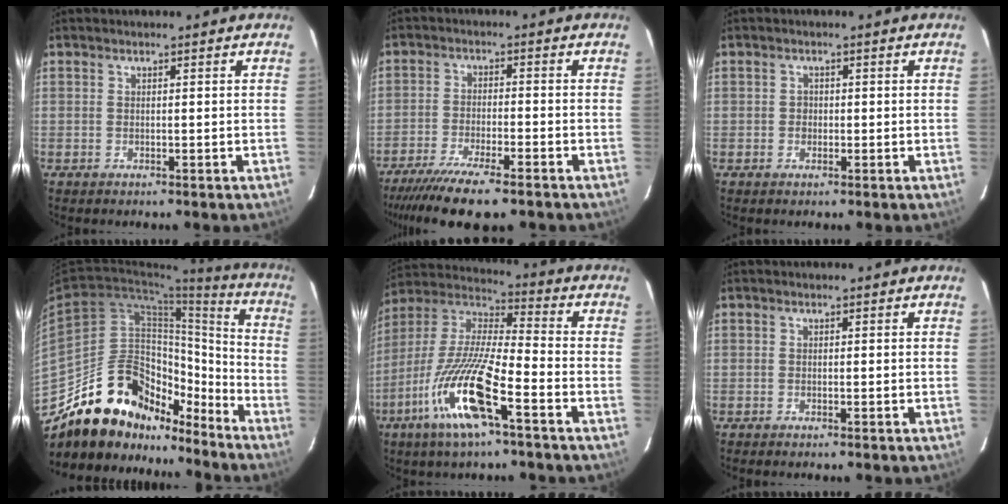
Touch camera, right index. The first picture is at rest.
{"total": 11.2, "force": [-8.9, 1.4, 6.8], "torque": [-0.107, -0.025, -0.144]}
{"total": 1.2, "force": [-0.2, 1.0, 0.5], "torque": [-0.006, 0.003, -0.003]}
{"total": 21.5, "force": [-17.2, 9.1, 9.1], "torque": [-0.181, 0.031, -0.283]}
{"total": 16.4, "force": [-7.7, 2.3, 14.3], "torque": [-0.301, -0.017, -0.147]}
{"total": 0.7, "force": [-0.6, -0.1, 0.4], "torque": [-0.007, 0.000, -0.010]}